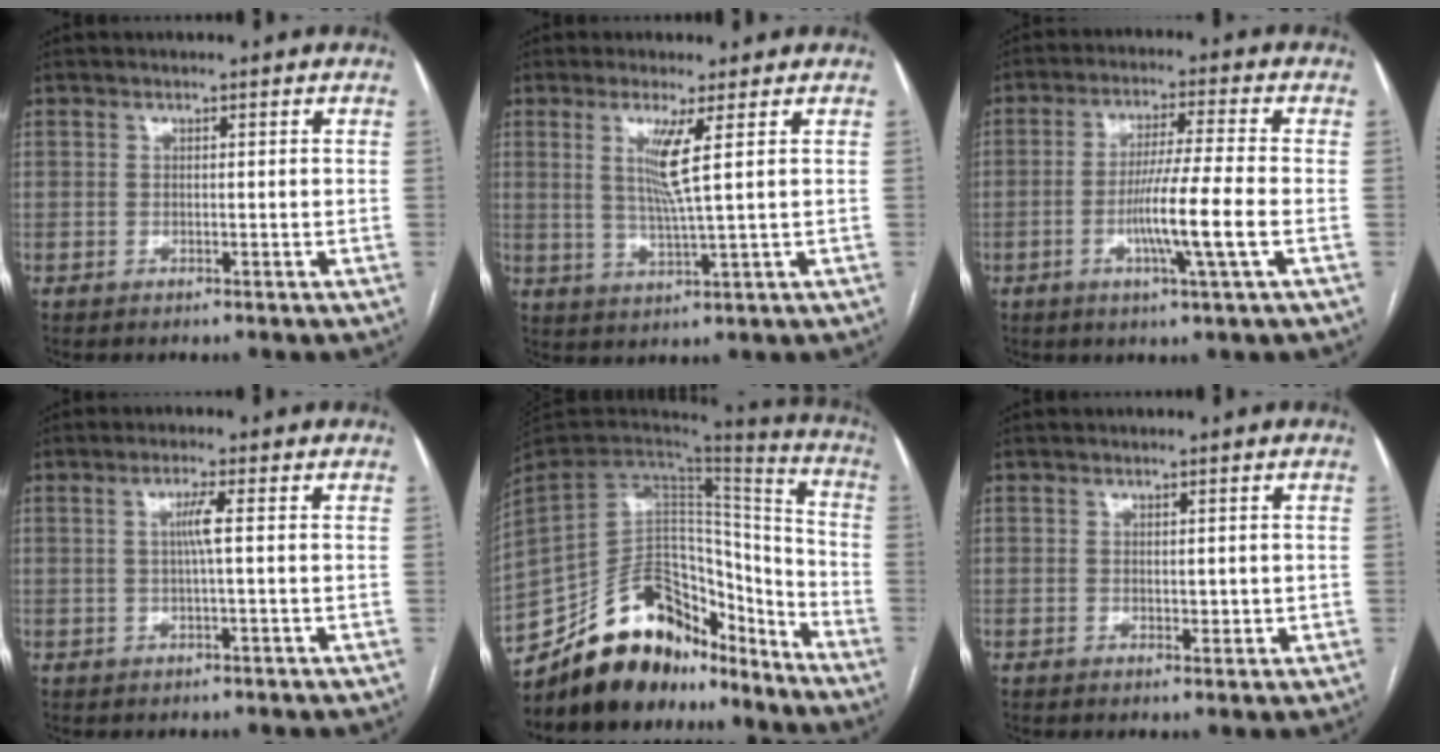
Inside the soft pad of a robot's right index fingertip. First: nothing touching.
{"total": 5.6, "force": [1.8, -1.0, 5.2], "torque": [-0.103, -0.011, 0.038]}
{"total": 9.3, "force": [-2.5, -1.0, 8.9], "torque": [-0.165, -0.011, -0.047]}
{"total": 2.7, "force": [0.3, -0.4, 2.7], "torque": [-0.051, 0.002, 0.004]}
{"total": 23.7, "force": [-18.9, 10.8, 9.5], "torque": [-0.212, 0.032, -0.303]}
{"total": 1.8, "force": [0.1, 1.0, 1.4], "torque": [-0.019, -0.002, 0.004]}